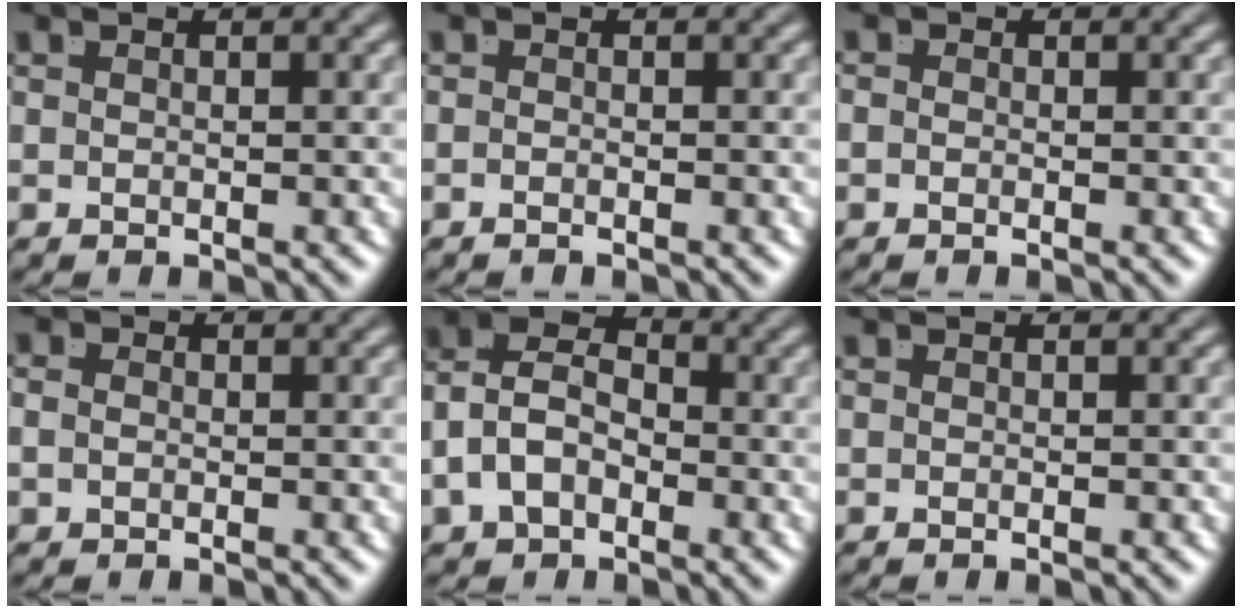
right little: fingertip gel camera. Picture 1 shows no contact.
{"total": 1.1, "force": [-0.7, -0.7, 0.2], "torque": [0.001, -0.002, -0.013]}
{"total": 0.6, "force": [-0.5, -0.1, 0.2], "torque": [-0.004, -0.005, -0.010]}
{"total": 1.2, "force": [-0.4, 0.9, 0.6], "torque": [-0.015, -0.007, -0.004]}
{"total": 8.6, "force": [0.5, 7.0, 5.0], "torque": [-0.108, -0.008, 0.002]}
{"total": 0.0}